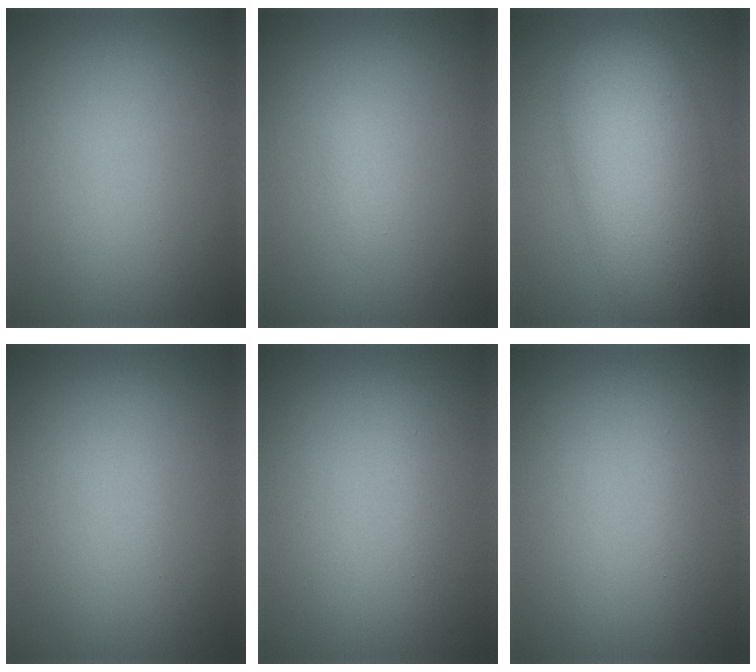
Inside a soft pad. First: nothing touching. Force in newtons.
{"total": 0.6, "press": 0.6, "slide": 0.0}
{"total": 9.6, "press": 9.6, "slide": 0.4}
{"total": 0.0}
{"total": 0.6, "press": 0.6, "slide": 0.0}
{"total": 0.6, "press": 0.6, "slide": 0.0}